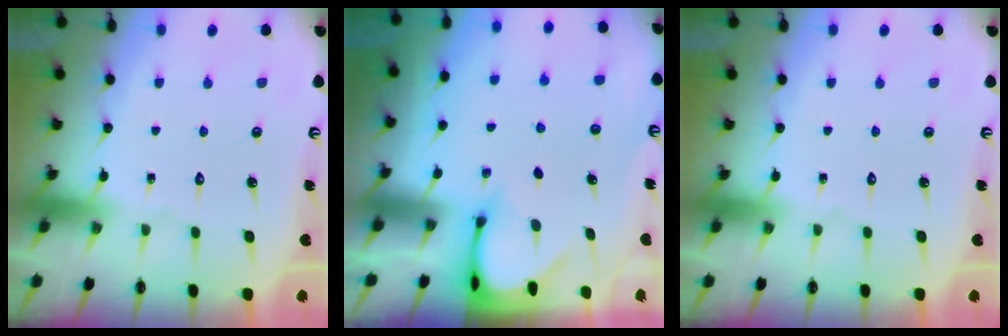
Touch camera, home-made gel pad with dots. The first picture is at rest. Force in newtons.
{"total": 3.4, "press": 3.4, "slide": 0.3}
{"total": 0.0}